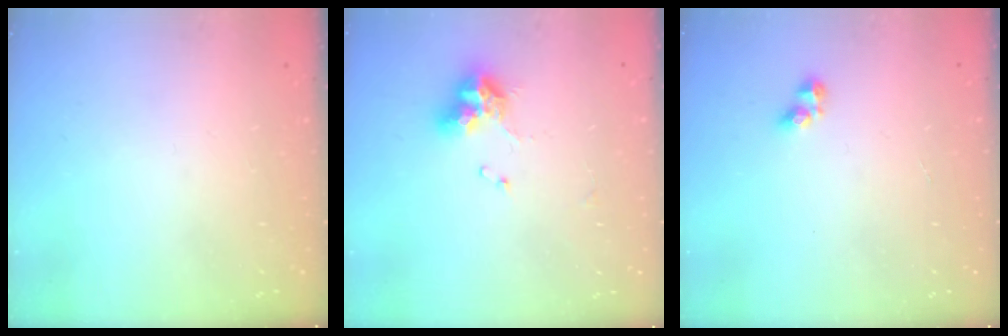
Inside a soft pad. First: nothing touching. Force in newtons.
{"total": 9.0, "press": 9.0, "slide": 0.5}
{"total": 2.8, "press": 2.6, "slide": 1.1}